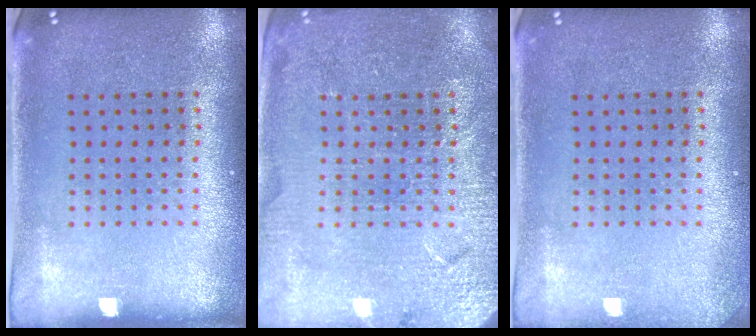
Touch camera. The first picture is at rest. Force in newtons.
{"total": 3.5, "press": 3.4, "slide": 0.7}
{"total": 1.0, "press": 1.0, "slide": 0.1}